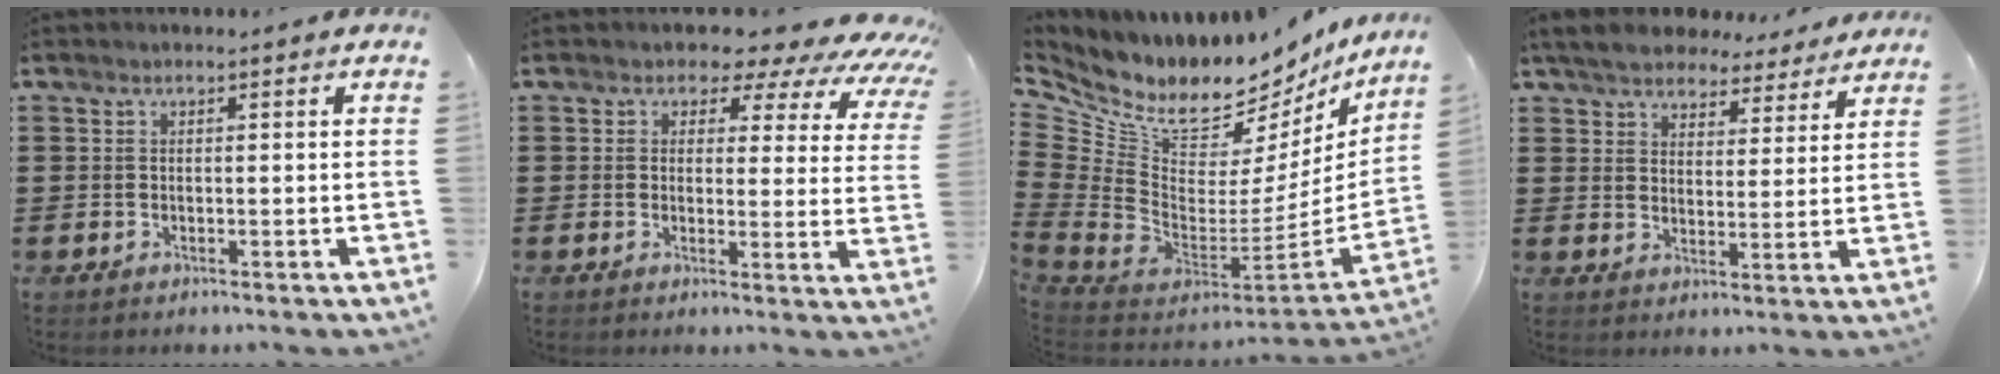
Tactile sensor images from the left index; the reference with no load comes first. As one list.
[{"total": 4.5, "force": [3.4, 2.5, 1.5], "torque": [-0.029, -0.026, 0.050]}, {"total": 8.6, "force": [7.2, 4.1, 2.3], "torque": [-0.088, -0.084, 0.127]}, {"total": 5.7, "force": [5.4, 1.5, 0.9], "torque": [-0.046, -0.023, 0.097]}]